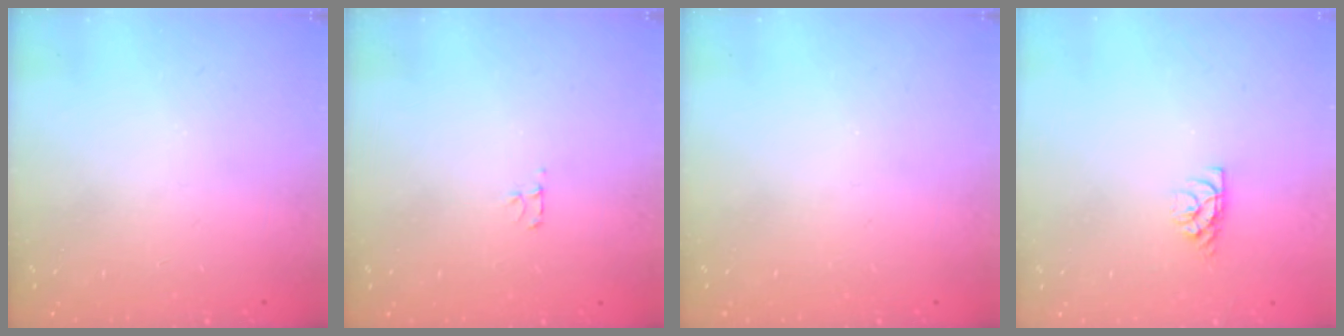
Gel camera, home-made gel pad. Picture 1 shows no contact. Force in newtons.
{"total": 2.7, "press": 2.7, "slide": 0.3}
{"total": 0.0}
{"total": 4.6, "press": 4.6, "slide": 0.5}